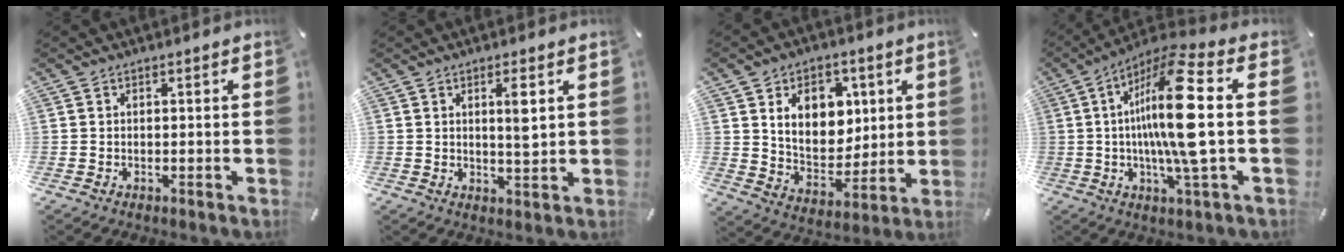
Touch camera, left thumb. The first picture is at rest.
{"total": 4.8, "force": [1.5, 0.9, 4.5], "torque": [-0.076, -0.007, 0.019]}
{"total": 12.5, "force": [4.8, 9.4, 6.8], "torque": [-0.105, -0.015, 0.091]}
{"total": 19.5, "force": [0.4, 2.9, 19.2], "torque": [-0.372, -0.014, -0.013]}